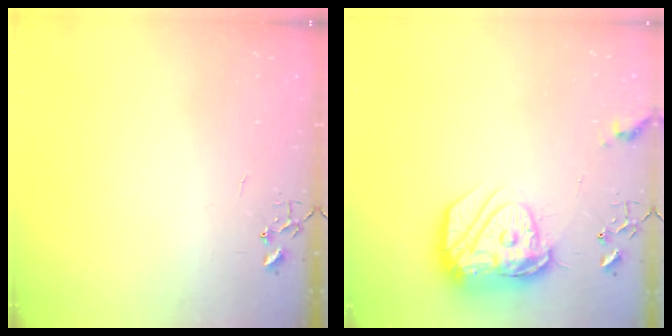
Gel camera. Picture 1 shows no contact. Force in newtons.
{"total": 18.2, "press": 18.2, "slide": 1.5}